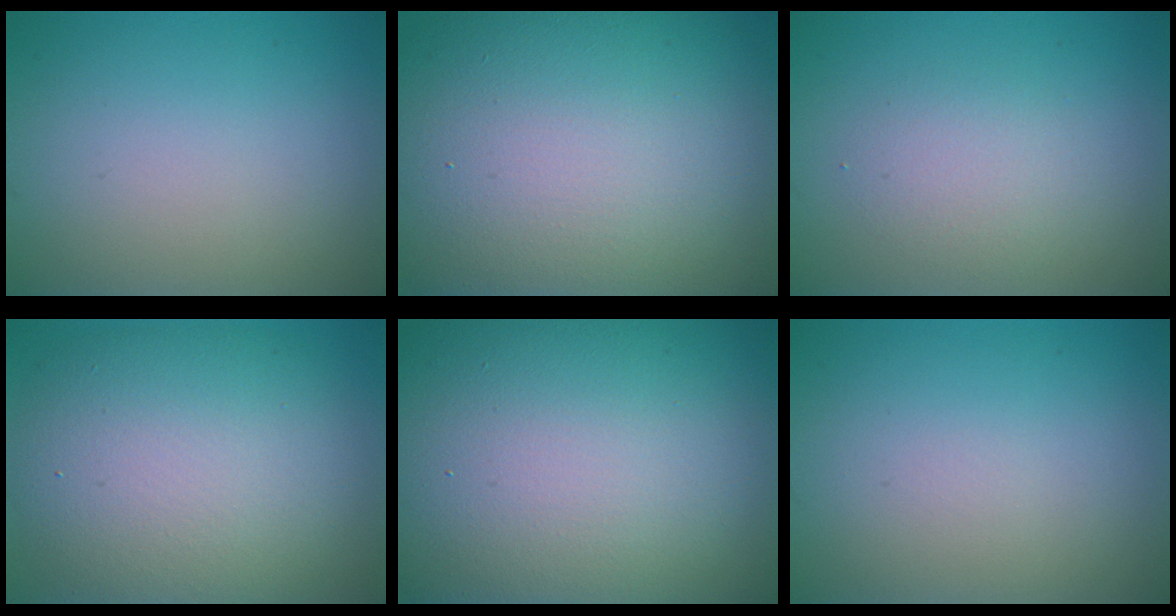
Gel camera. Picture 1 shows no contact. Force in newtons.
{"total": 19.1, "press": 19.1, "slide": 1.1}
{"total": 2.2, "press": 2.2, "slide": 0.2}
{"total": 10.5, "press": 10.5, "slide": 0.5}
{"total": 25.7, "press": 25.6, "slide": 1.1}
{"total": 0.0}